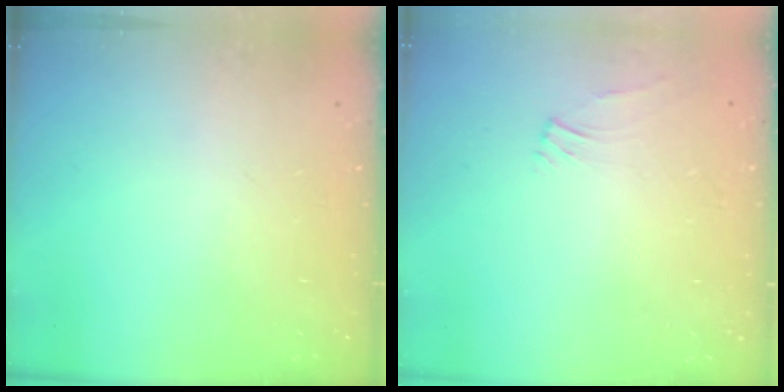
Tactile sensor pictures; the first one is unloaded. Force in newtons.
{"total": 0.6, "press": 0.5, "slide": 0.4}